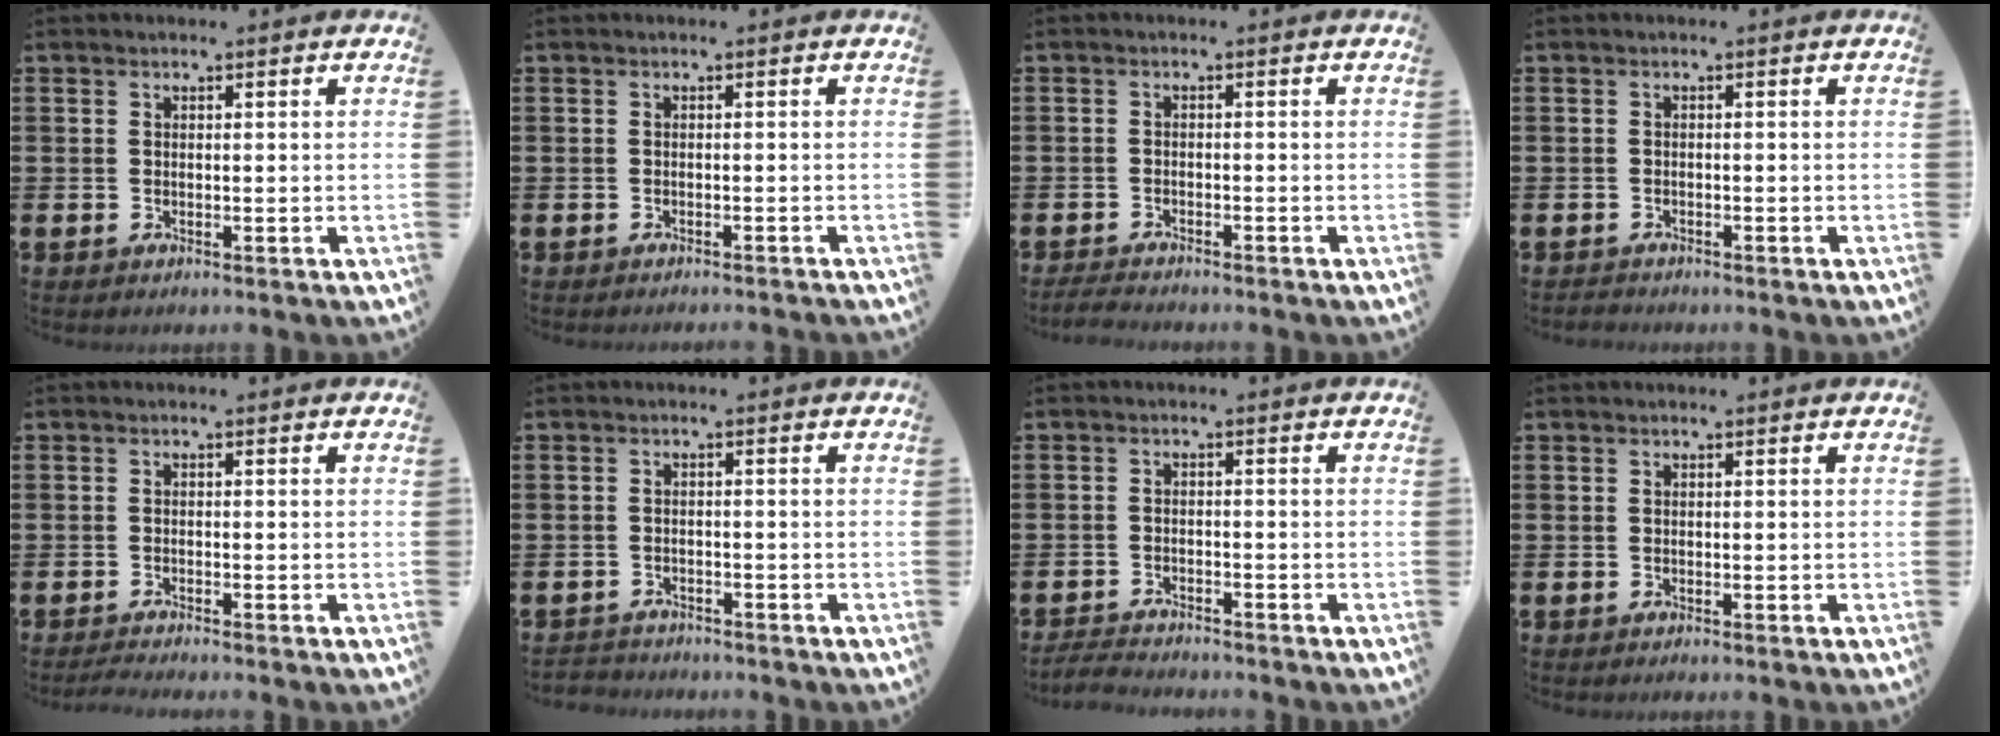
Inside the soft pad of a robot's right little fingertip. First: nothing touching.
{"total": 0.6, "force": [-0.6, -0.1, 0.0], "torque": [0.001, -0.002, -0.011]}
{"total": 1.5, "force": [-1.5, 0.1, 0.4], "torque": [-0.009, 0.003, -0.030]}
{"total": 0.6, "force": [-0.6, 0.1, -0.1], "torque": [-0.001, -0.001, -0.013]}
{"total": 1.1, "force": [-0.9, -0.1, 0.5], "torque": [-0.008, -0.001, -0.019]}
{"total": 1.5, "force": [-1.5, 0.2, -0.2], "torque": [-0.001, 0.002, -0.034]}
{"total": 2.4, "force": [-2.4, 0.0, 0.1], "torque": [-0.005, 0.003, -0.052]}
{"total": 0.0}